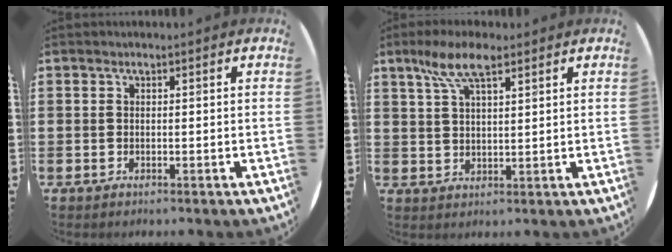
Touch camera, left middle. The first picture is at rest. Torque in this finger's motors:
{"motor_torque": [0.92, -0.78, 0.18, 0.03]}